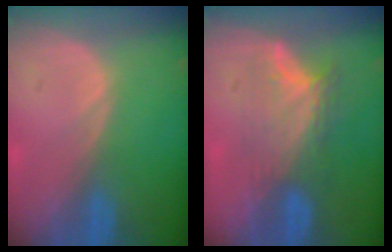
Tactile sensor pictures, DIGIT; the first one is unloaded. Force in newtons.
{"total": 7.8, "press": 6.8, "slide": 3.7}